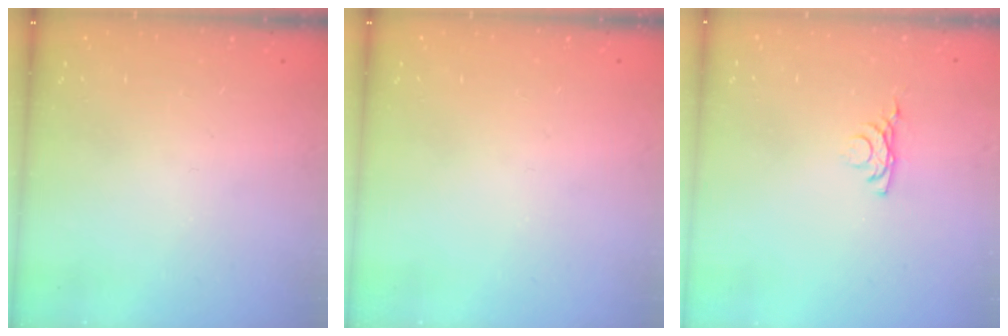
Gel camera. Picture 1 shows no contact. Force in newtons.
{"total": 0.0}
{"total": 4.3, "press": 4.2, "slide": 0.8}